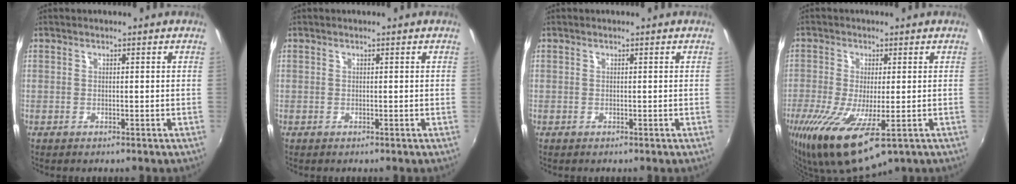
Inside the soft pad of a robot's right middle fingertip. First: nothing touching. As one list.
[{"total": 0.0}, {"total": 0.0}, {"total": 13.6, "force": [-5.9, 4.6, 11.4], "torque": [-0.241, -0.056, -0.099]}]